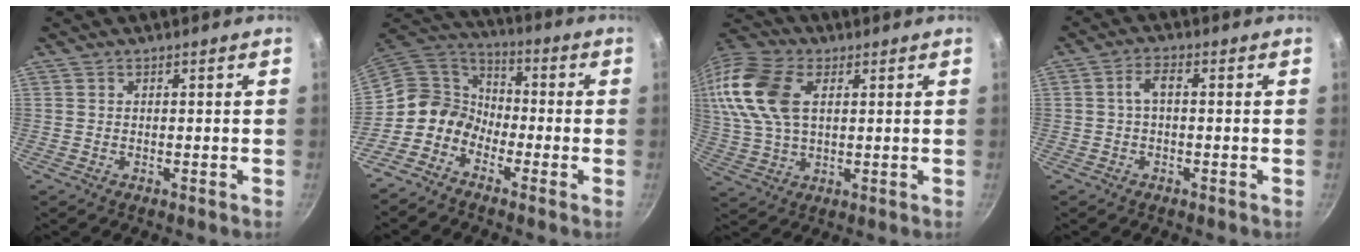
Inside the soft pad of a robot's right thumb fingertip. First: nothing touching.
{"total": 9.6, "force": [-4.1, 7.9, 3.7], "torque": [-0.043, 0.057, -0.115]}
{"total": 18.1, "force": [4.9, 11.3, 13.3], "torque": [-0.283, 0.009, 0.090]}
{"total": 3.0, "force": [-0.2, 1.5, 2.7], "torque": [-0.057, 0.017, -0.006]}